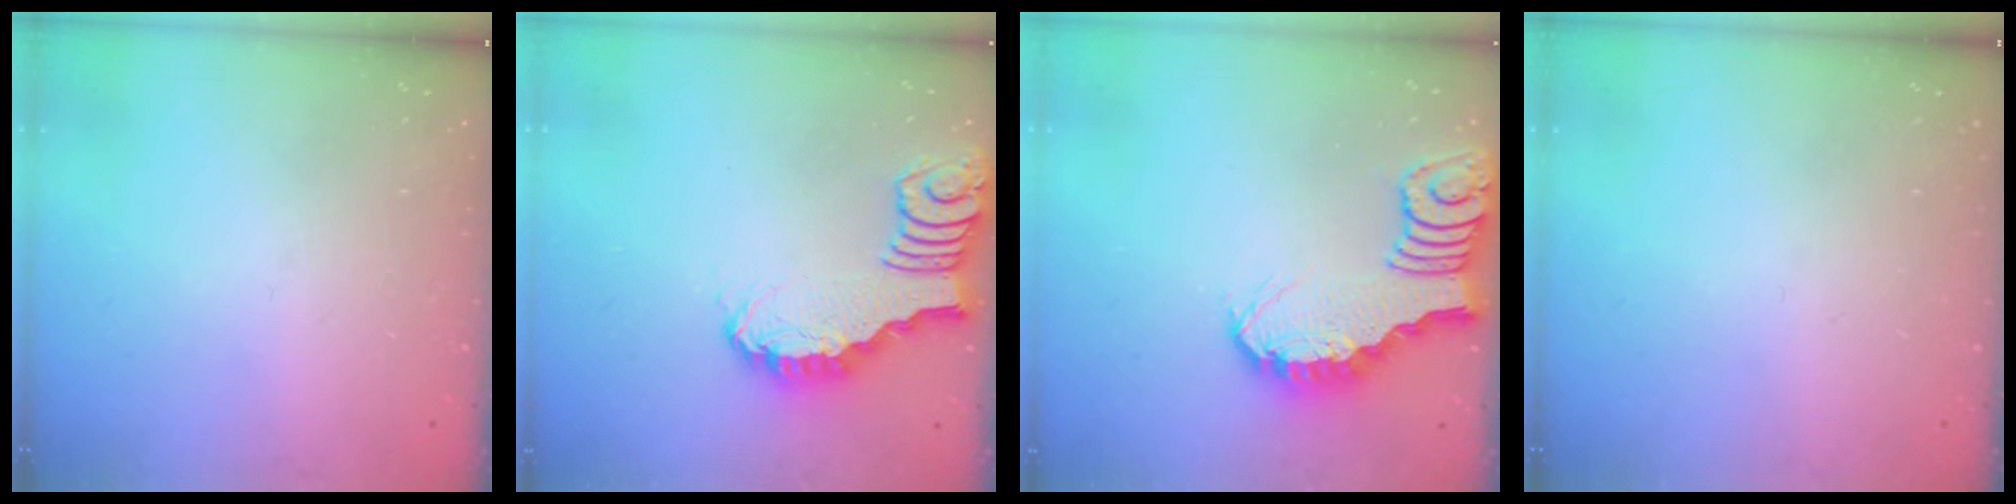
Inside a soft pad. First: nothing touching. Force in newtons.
{"total": 2.1, "press": 2.1, "slide": 0.2}
{"total": 2.8, "press": 2.8, "slide": 0.4}
{"total": 0.0}